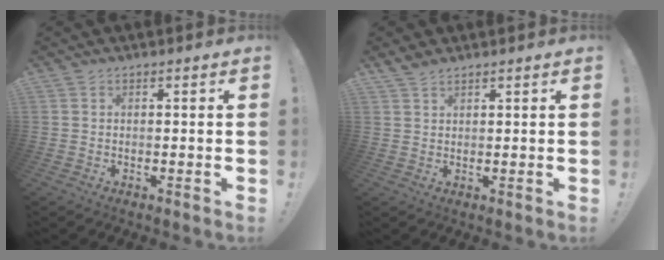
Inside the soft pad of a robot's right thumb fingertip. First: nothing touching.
{"total": 2.7, "force": [2.3, 0.9, 0.9], "torque": [-0.013, -0.013, 0.044]}